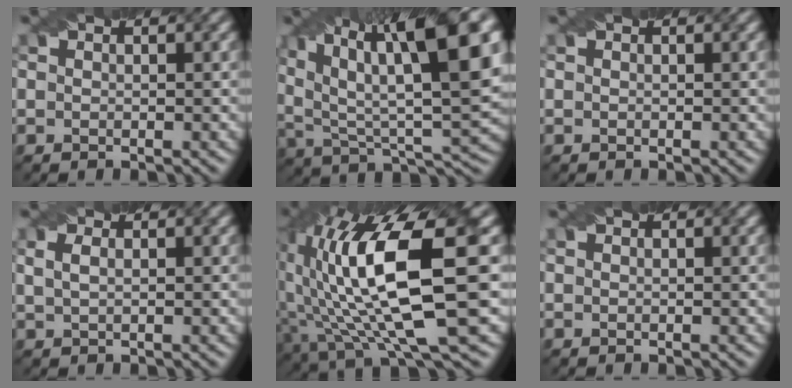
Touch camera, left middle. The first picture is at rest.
{"total": 16.6, "force": [7.5, 6.4, 13.4], "torque": [-0.238, 0.015, 0.138]}
{"total": 0.0}
{"total": 2.2, "force": [0.9, 1.2, 1.6], "torque": [-0.021, 0.006, 0.011]}
{"total": 14.3, "force": [2.4, 4.3, 13.5], "torque": [-0.232, -0.004, 0.051]}
{"total": 0.0}